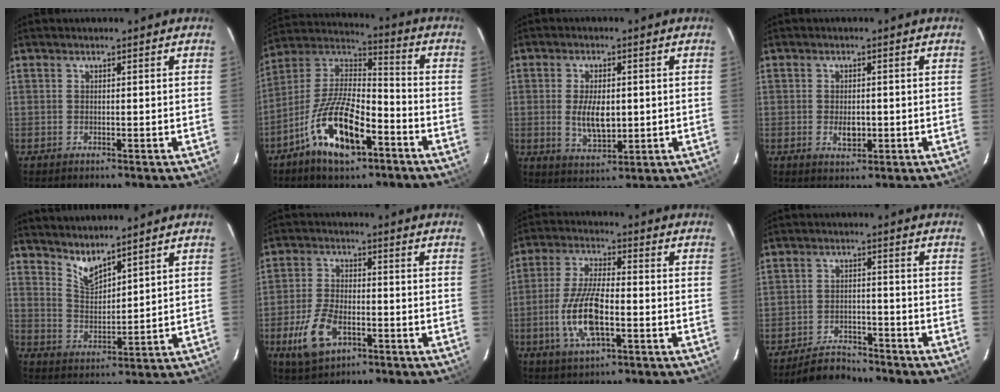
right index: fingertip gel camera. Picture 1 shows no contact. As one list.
[{"total": 16.3, "force": [-8.6, 6.5, 12.3], "torque": [-0.244, -0.003, -0.158]}, {"total": 7.3, "force": [-0.2, 3.8, 6.3], "torque": [-0.118, -0.007, 0.003]}, {"total": 3.3, "force": [-0.6, 2.0, 2.5], "torque": [-0.042, -0.004, -0.007]}, {"total": 5.5, "force": [4.8, 1.2, 2.4], "torque": [-0.042, -0.007, 0.094]}, {"total": 10.2, "force": [-4.4, 5.6, 7.2], "torque": [-0.167, -0.004, -0.077]}, {"total": 11.9, "force": [-3.3, 4.2, 10.6], "torque": [-0.222, -0.005, -0.061]}, {"total": 6.6, "force": [-6.0, 2.5, 1.0], "torque": [-0.044, 0.012, -0.091]}]